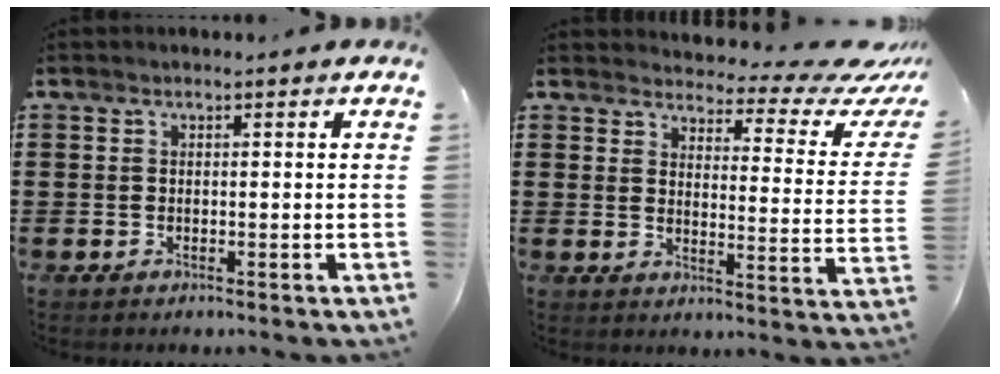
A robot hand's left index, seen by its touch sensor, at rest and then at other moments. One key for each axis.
{"total": 4.6, "fx": 4.0, "fy": 1.0, "fz": 2.1, "tx": -0.040, "ty": -0.036, "tz": 0.059}